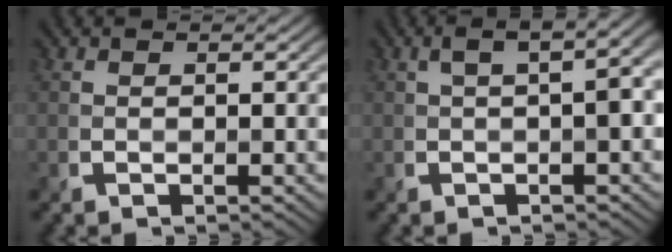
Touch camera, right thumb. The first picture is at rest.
{"total": 4.5, "force": [0.5, 1.5, 4.2], "torque": [-0.056, 0.021, 0.006]}